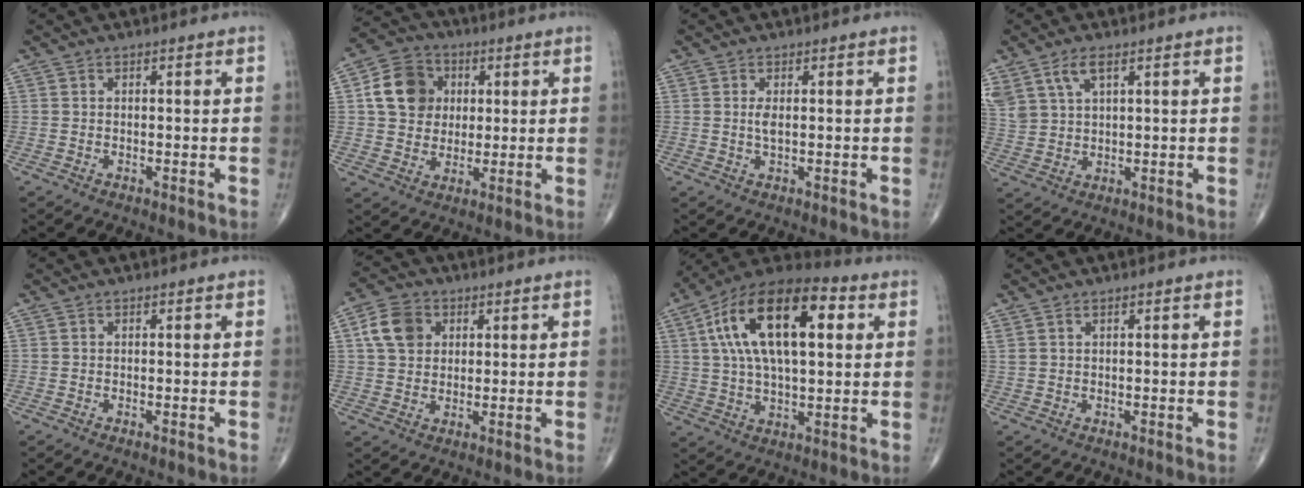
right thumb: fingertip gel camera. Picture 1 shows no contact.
{"total": 11.2, "force": [2.3, 9.5, 5.7], "torque": [-0.077, 0.002, 0.033]}
{"total": 1.8, "force": [0.2, 0.6, 1.6], "torque": [-0.038, -0.002, 0.008]}
{"total": 8.0, "force": [4.4, 4.0, 5.3], "torque": [-0.122, -0.006, 0.097]}
{"total": 0.0}
{"total": 7.6, "force": [2.3, 5.9, 4.1], "torque": [-0.062, 0.002, 0.040]}
{"total": 22.0, "force": [5.8, 10.3, 18.6], "torque": [-0.318, 0.017, 0.088]}
{"total": 1.2, "force": [0.8, 0.4, 0.8], "torque": [-0.022, 0.011, 0.022]}